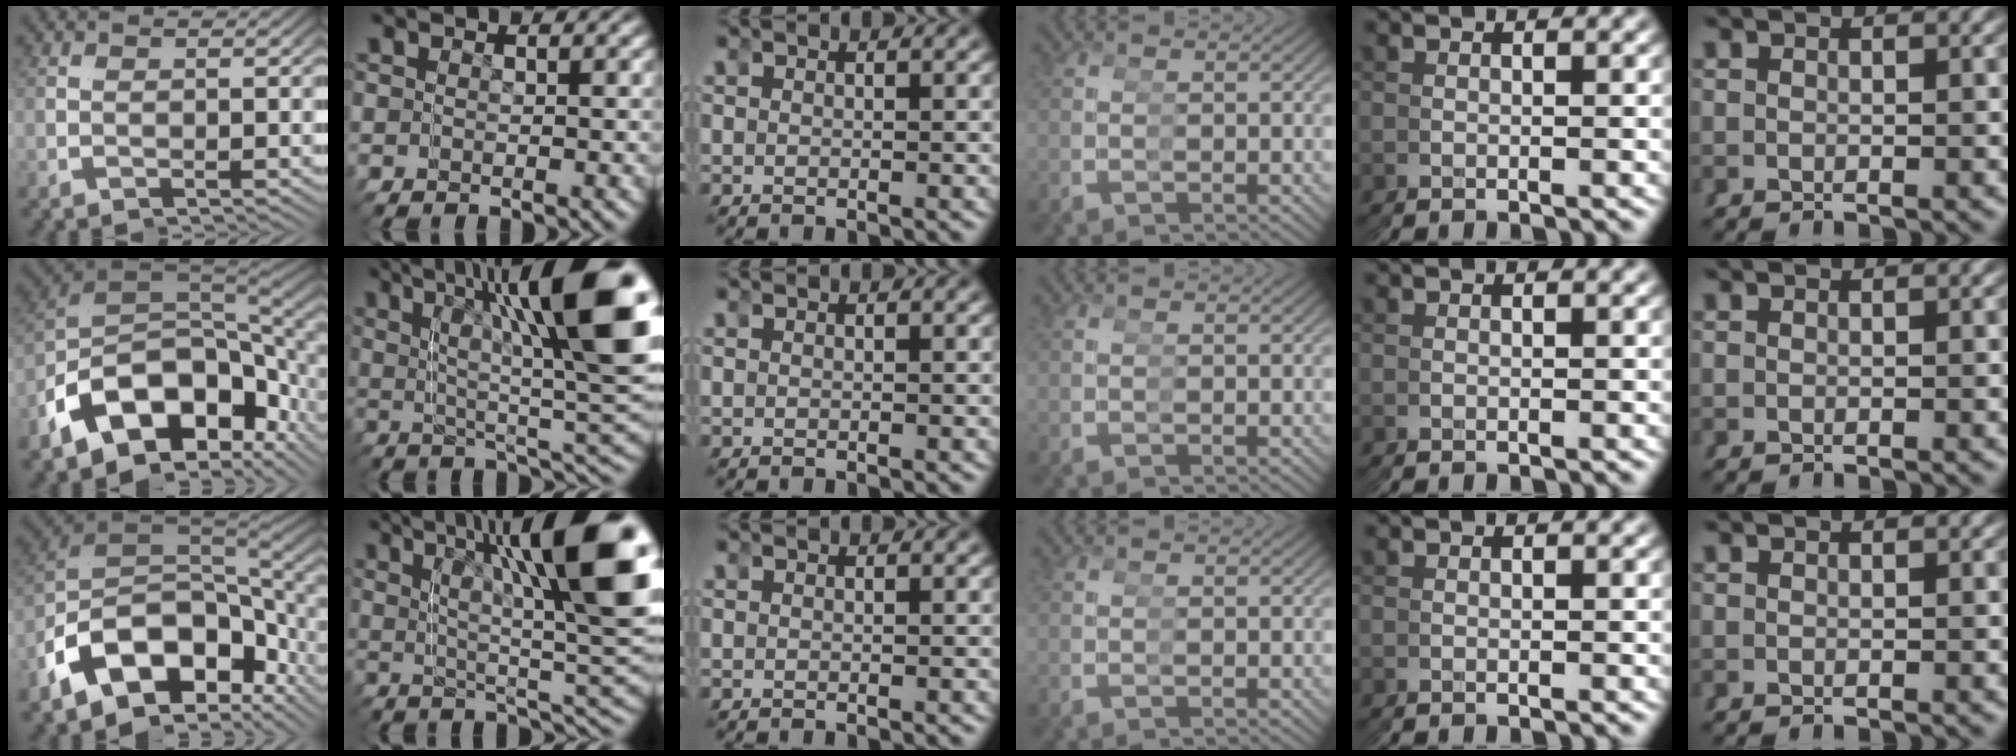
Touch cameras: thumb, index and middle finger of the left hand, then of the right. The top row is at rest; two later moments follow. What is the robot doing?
{"motion": "grasp_and_lifting", "object": "toy banana"}